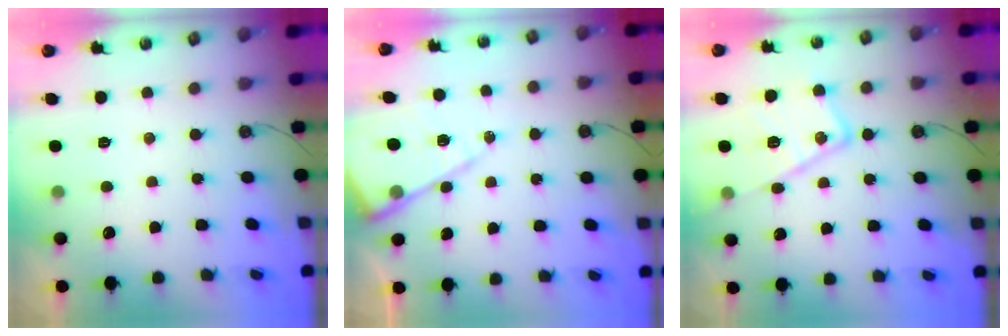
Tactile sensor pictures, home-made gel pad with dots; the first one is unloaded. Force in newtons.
{"total": 11.7, "press": 11.7, "slide": 1.1}
{"total": 18.0, "press": 17.9, "slide": 1.7}